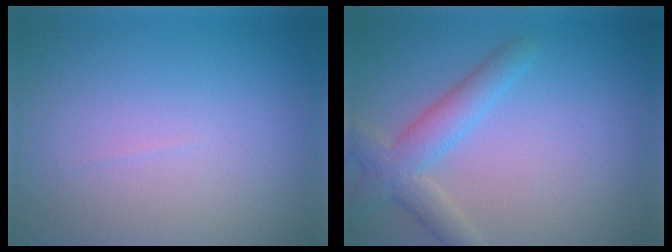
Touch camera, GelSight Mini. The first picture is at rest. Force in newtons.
{"total": 3.9, "press": 3.9, "slide": 0.2}